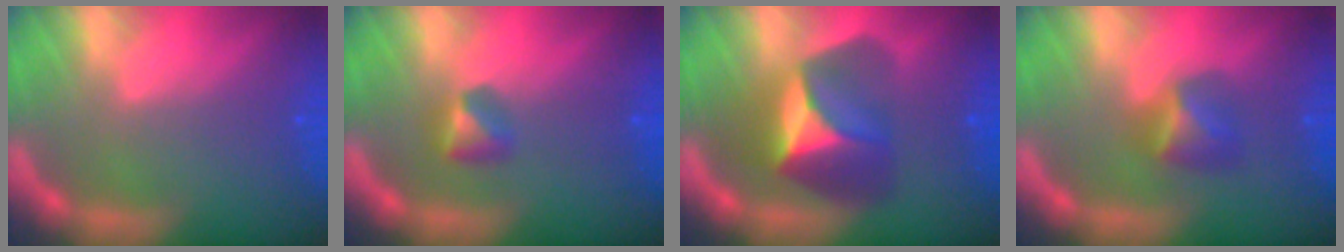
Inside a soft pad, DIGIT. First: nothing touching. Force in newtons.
{"total": 1.9}
{"total": 7.4}
{"total": 2.9}